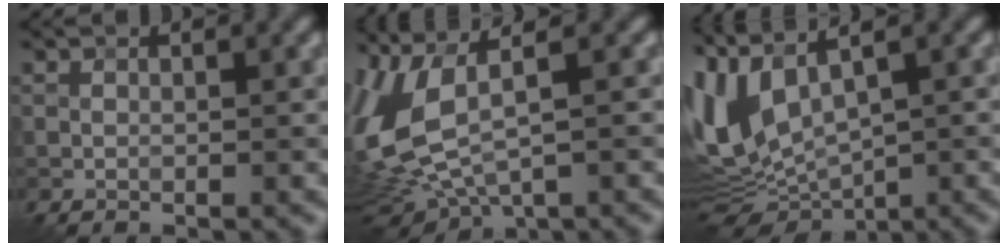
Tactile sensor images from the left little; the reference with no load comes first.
{"total": 8.4, "force": [1.2, 3.7, 7.5], "torque": [-0.187, -0.006, 0.026]}
{"total": 7.9, "force": [1.2, 3.3, 7.1], "torque": [-0.162, -0.009, 0.033]}